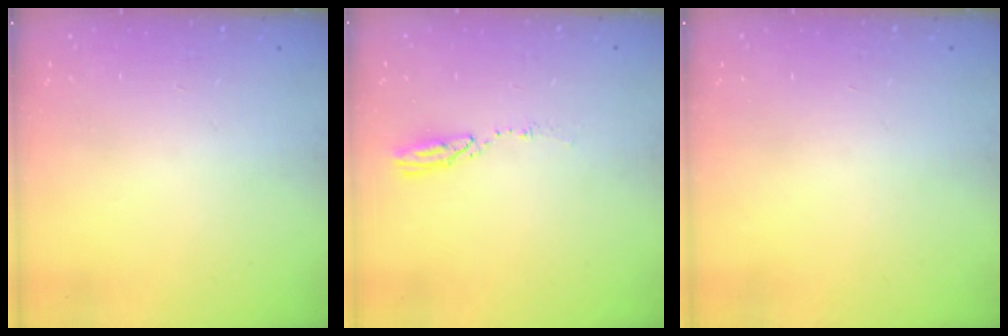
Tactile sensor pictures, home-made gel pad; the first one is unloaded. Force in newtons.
{"total": 3.7, "press": 3.7, "slide": 0.2}
{"total": 0.0}